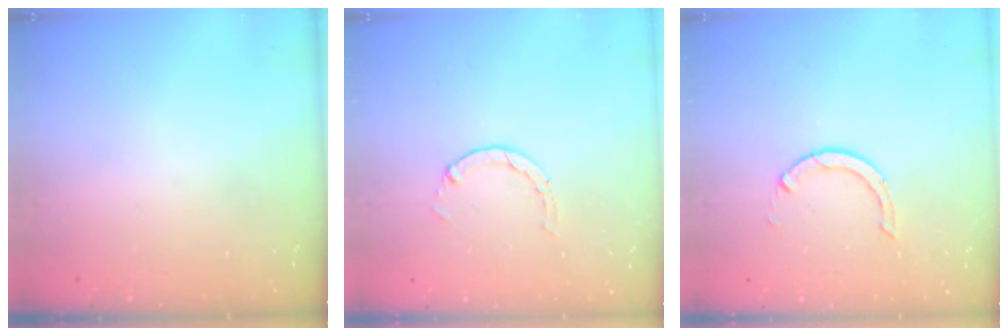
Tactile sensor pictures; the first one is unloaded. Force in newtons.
{"total": 0.6, "press": 0.6, "slide": 0.2}
{"total": 3.2, "press": 3.2, "slide": 0.4}